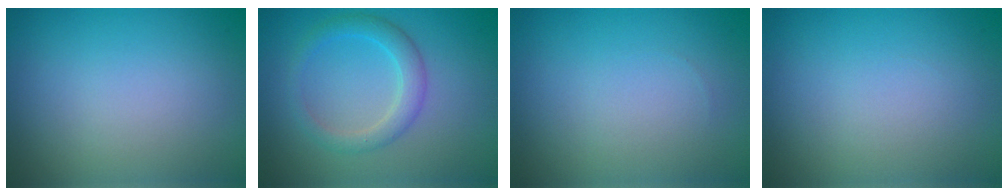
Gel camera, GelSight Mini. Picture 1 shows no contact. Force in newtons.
{"total": 2.8, "press": 2.8, "slide": 0.3}
{"total": 0.0}
{"total": 0.0}